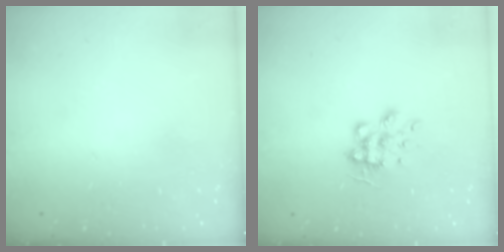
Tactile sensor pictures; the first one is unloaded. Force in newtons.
{"total": 9.4, "press": 9.4, "slide": 0.6}